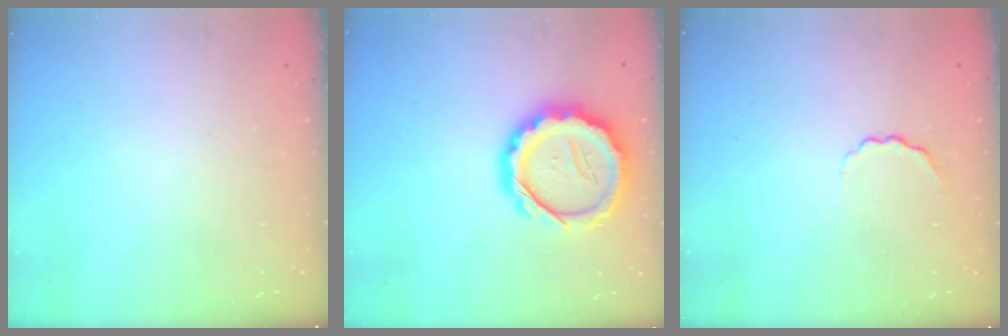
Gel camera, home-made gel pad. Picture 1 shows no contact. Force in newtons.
{"total": 15.1, "press": 14.8, "slide": 2.9}
{"total": 2.1, "press": 2.0, "slide": 0.8}